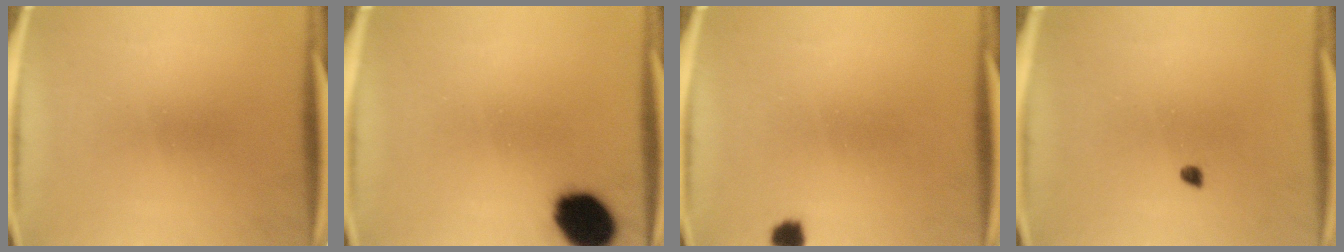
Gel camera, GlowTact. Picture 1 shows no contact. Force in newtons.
{"total": 12.7}
{"total": 2.2}
{"total": 1.0}